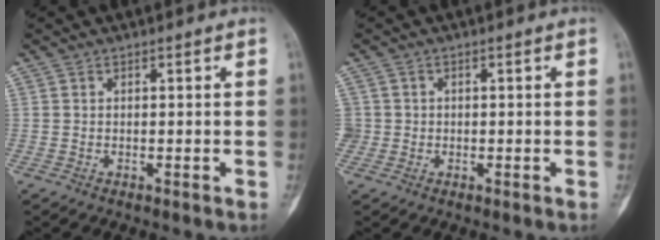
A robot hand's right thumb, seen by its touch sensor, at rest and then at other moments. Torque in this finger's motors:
{"motor_torque": [-0.71, 0.10, 0.27, -0.18, 0.02]}